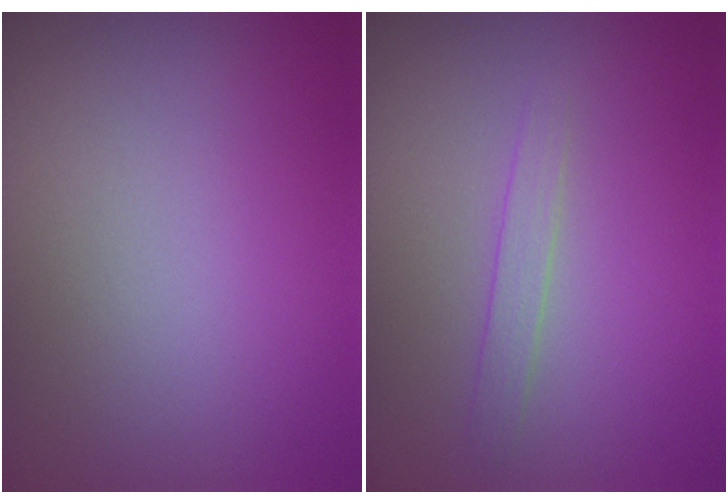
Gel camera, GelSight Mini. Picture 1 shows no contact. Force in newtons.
{"total": 1.2, "press": 1.2, "slide": 0.0}